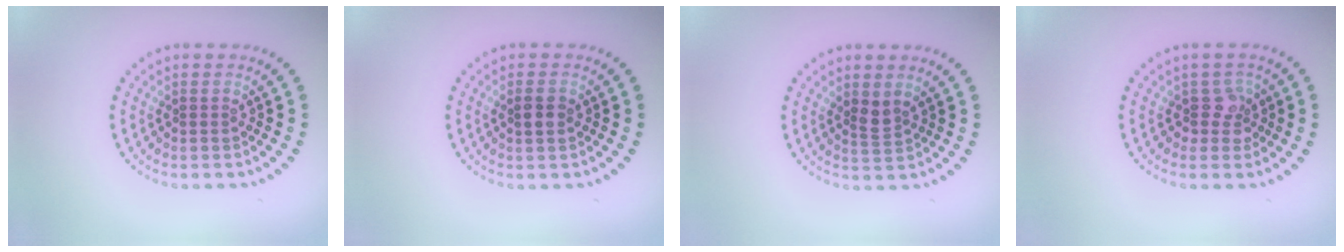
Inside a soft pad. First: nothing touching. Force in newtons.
{"total": 1.5, "press": 1.5, "slide": 0.3}
{"total": 1.4, "press": 1.1, "slide": 0.9}
{"total": 2.0, "press": 1.6, "slide": 1.2}